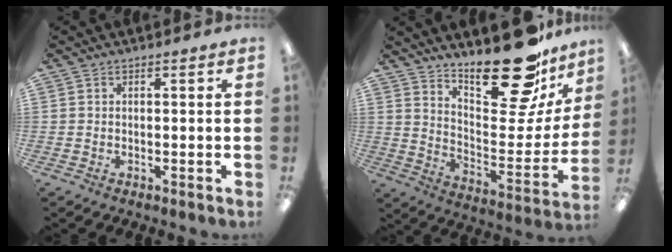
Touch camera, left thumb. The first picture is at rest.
{"total": 24.5, "force": [19.7, 7.7, 12.5], "torque": [-0.160, -0.147, 0.323]}